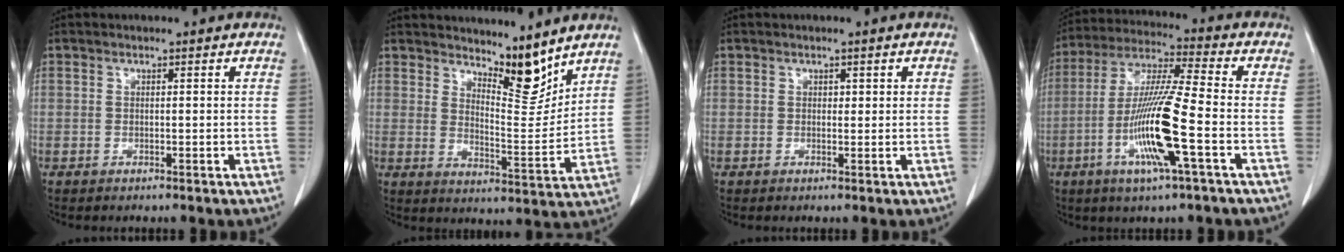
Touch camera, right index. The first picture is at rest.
{"total": 7.7, "force": [6.7, 1.4, 3.5], "torque": [-0.054, -0.019, 0.118]}
{"total": 1.0, "force": [0.4, 0.7, 0.6], "torque": [-0.004, 0.001, 0.005]}
{"total": 13.8, "force": [-4.2, 0.0, 13.1], "torque": [-0.263, -0.010, -0.083]}